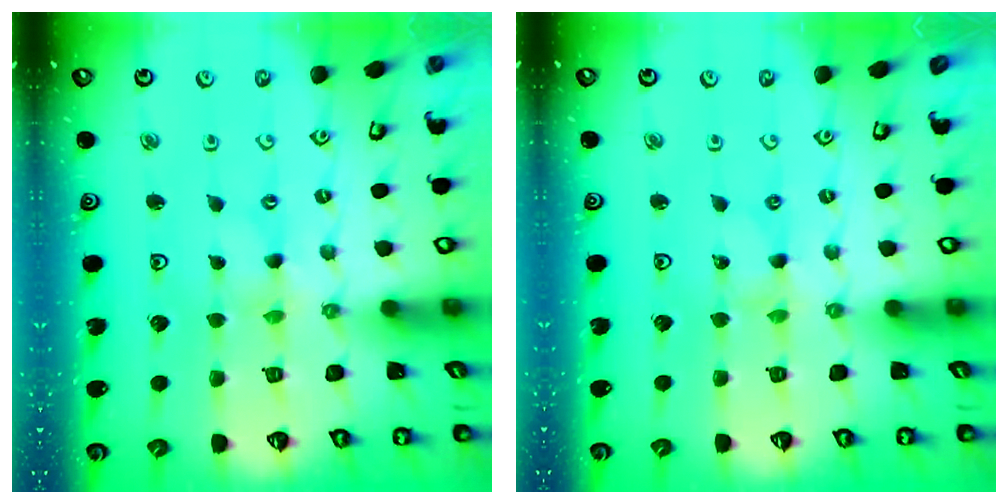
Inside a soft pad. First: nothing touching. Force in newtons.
{"total": 0.0}